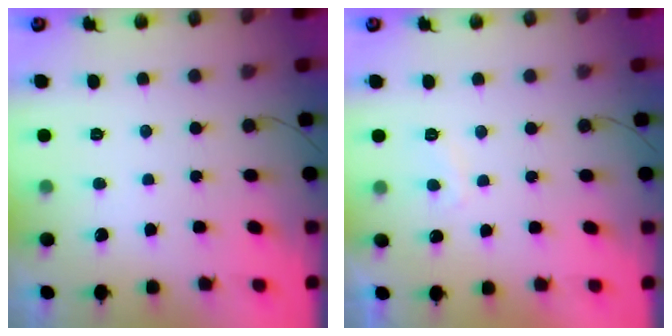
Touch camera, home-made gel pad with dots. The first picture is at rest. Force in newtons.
{"total": 2.1, "press": 2.0, "slide": 0.7}